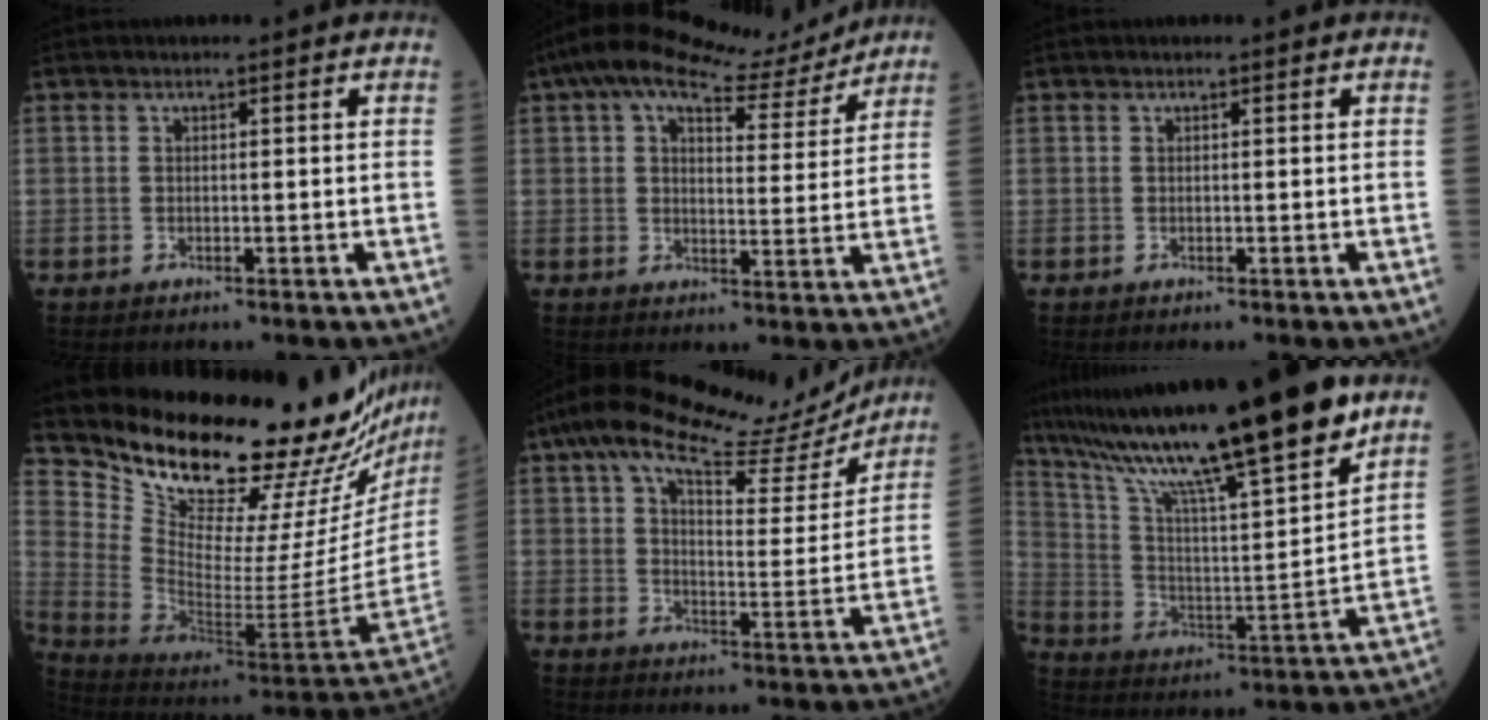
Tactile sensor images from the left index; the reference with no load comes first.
{"total": 13.0, "force": [11.1, 3.0, 6.1], "torque": [-0.100, 0.017, 0.154]}
{"total": 0.0}
{"total": 29.7, "force": [25.6, 1.7, 14.9], "torque": [-0.247, -0.135, 0.370]}
{"total": 20.5, "force": [17.1, 4.7, 10.3], "torque": [-0.165, 0.024, 0.239]}
{"total": 24.0, "force": [18.9, 0.4, 14.8], "torque": [-0.257, -0.003, 0.316]}